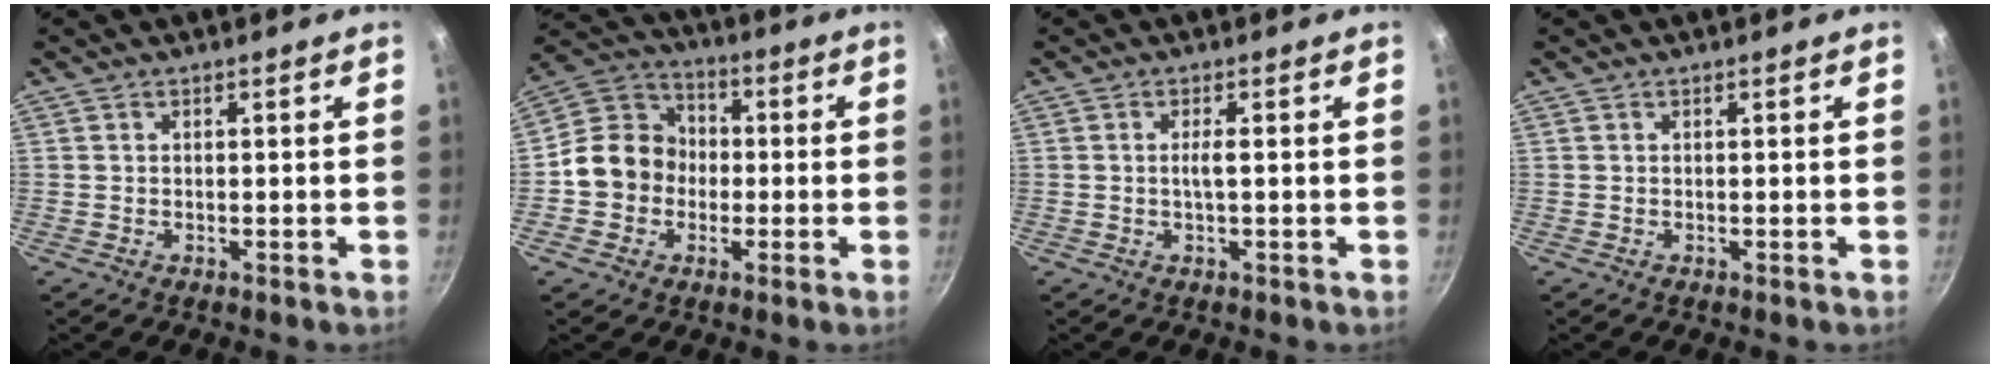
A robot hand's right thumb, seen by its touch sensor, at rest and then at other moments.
{"total": 11.6, "force": [-1.7, 10.3, 5.1], "torque": [-0.051, 0.035, -0.049]}
{"total": 1.9, "force": [0.0, 0.2, 1.8], "torque": [-0.042, 0.001, -0.002]}
{"total": 0.0}